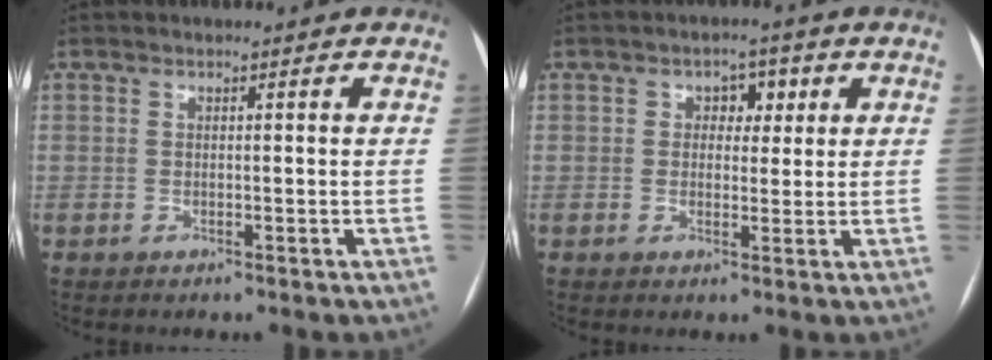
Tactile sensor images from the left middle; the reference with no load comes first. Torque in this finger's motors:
{"motor_torque": [-0.02, -0.15, 0.00, 0.02]}